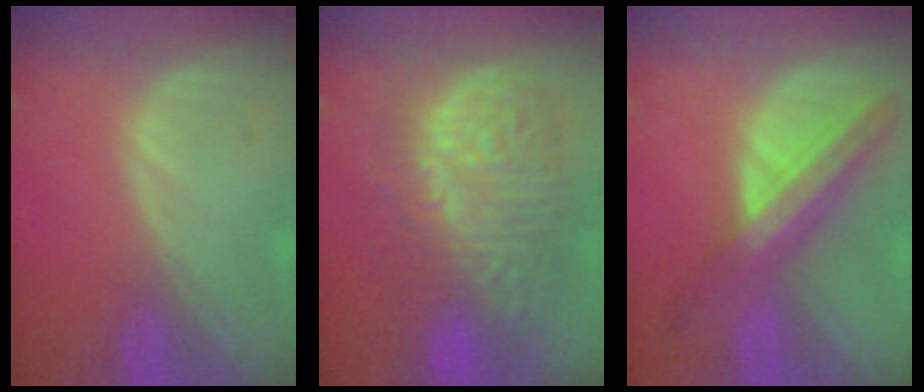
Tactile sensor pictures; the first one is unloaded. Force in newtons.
{"total": 12.1, "press": 12.0, "slide": 1.1}
{"total": 8.4, "press": 7.4, "slide": 4.0}